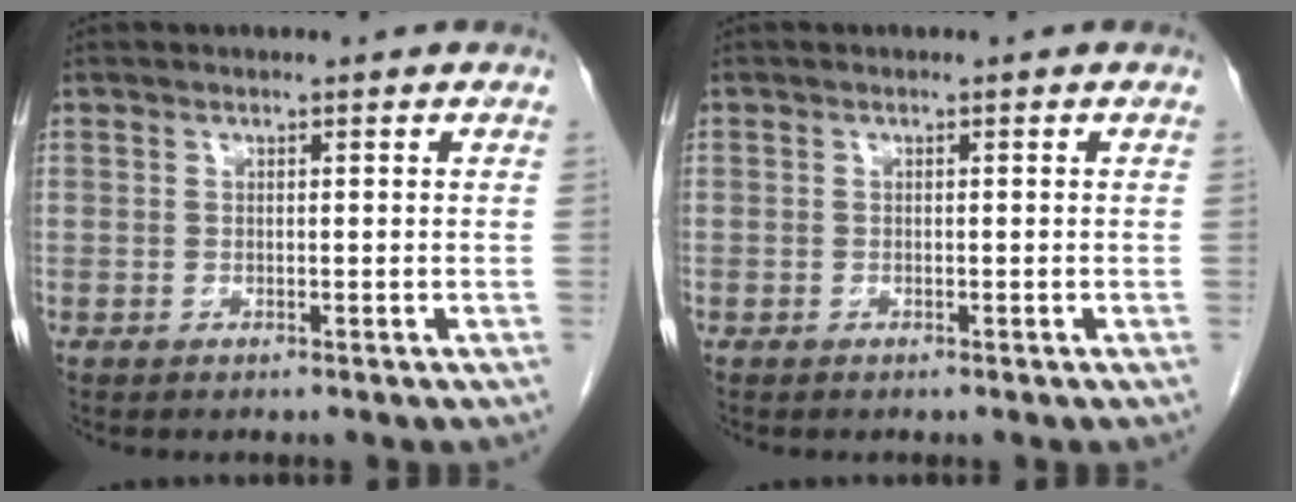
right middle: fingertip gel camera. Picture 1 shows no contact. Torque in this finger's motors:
{"motor_torque": [1.07, -1.07, 0.41, -0.08]}